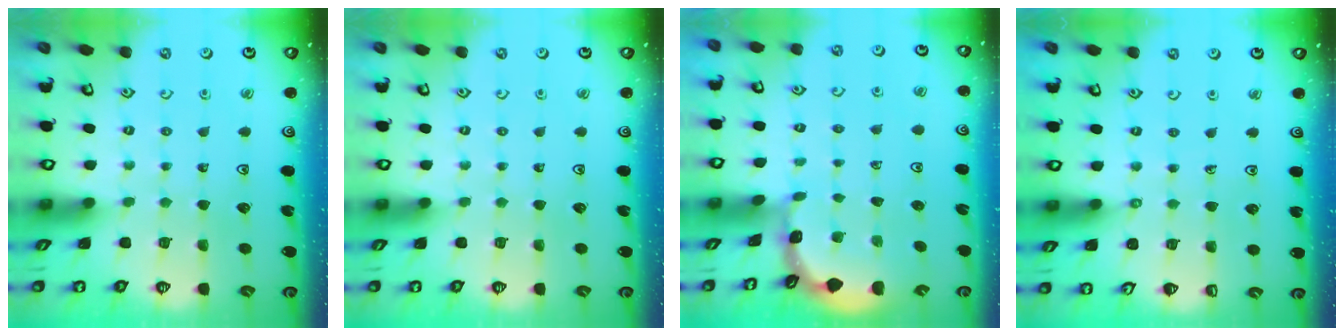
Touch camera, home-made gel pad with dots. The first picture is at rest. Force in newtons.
{"total": 0.0}
{"total": 1.3, "press": 1.3, "slide": 0.1}
{"total": 3.8, "press": 3.6, "slide": 1.2}